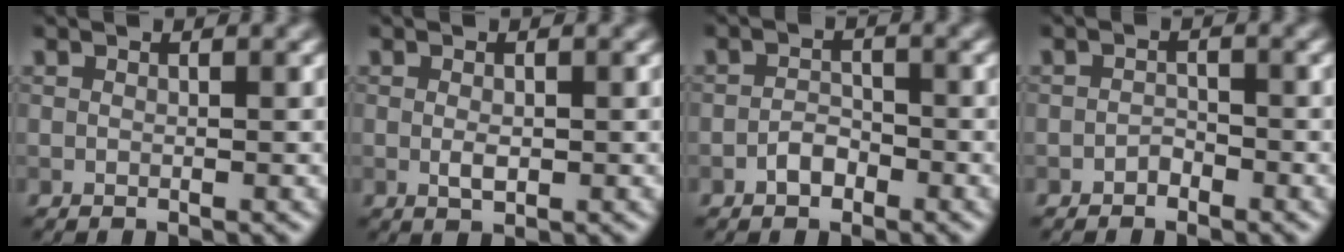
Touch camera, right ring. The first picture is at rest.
{"total": 1.3, "force": [-0.1, 0.7, 1.1], "torque": [-0.021, -0.003, -0.001]}
{"total": 1.8, "force": [-1.1, 1.1, 0.9], "torque": [-0.015, 0.005, -0.022]}
{"total": 1.0, "force": [-0.8, 0.6, 0.3], "torque": [-0.004, 0.003, -0.015]}